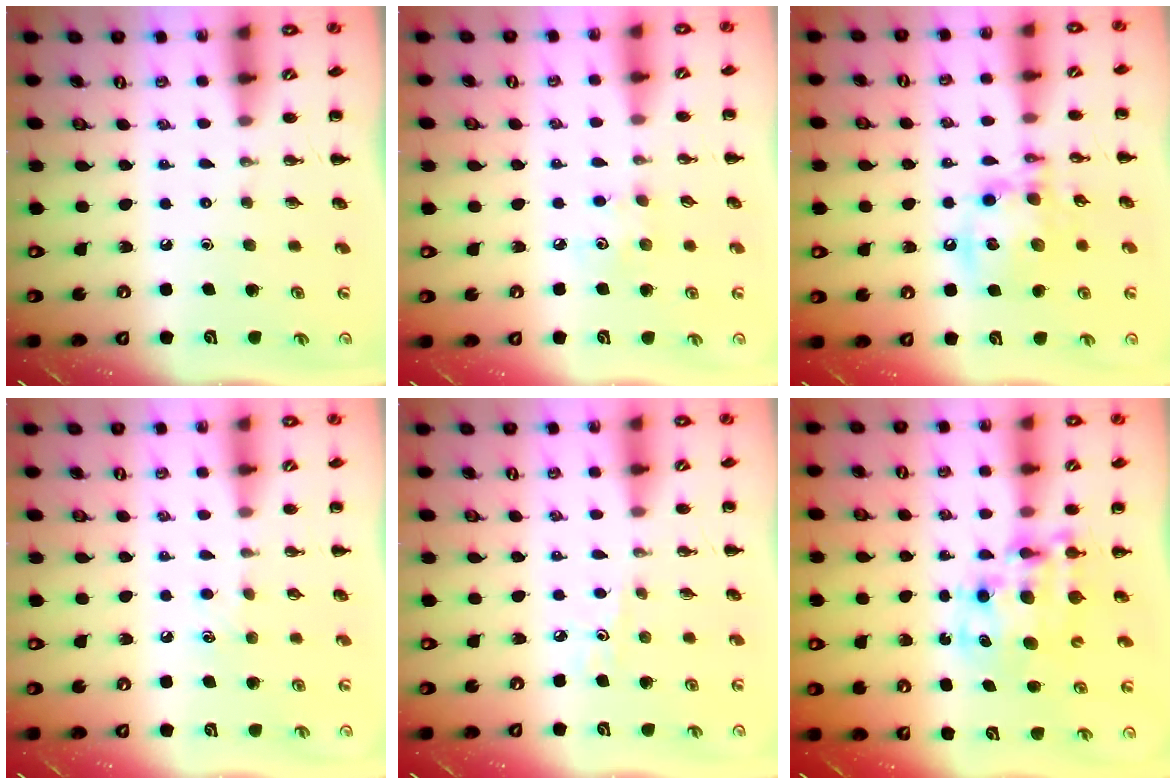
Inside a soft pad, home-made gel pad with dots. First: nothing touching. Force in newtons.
{"total": 4.5, "press": 4.3, "slide": 1.1}
{"total": 14.0, "press": 13.8, "slide": 2.3}
{"total": 4.4, "press": 4.2, "slide": 1.5}
{"total": 3.9, "press": 3.7, "slide": 1.2}
{"total": 9.2, "press": 8.9, "slide": 2.3}